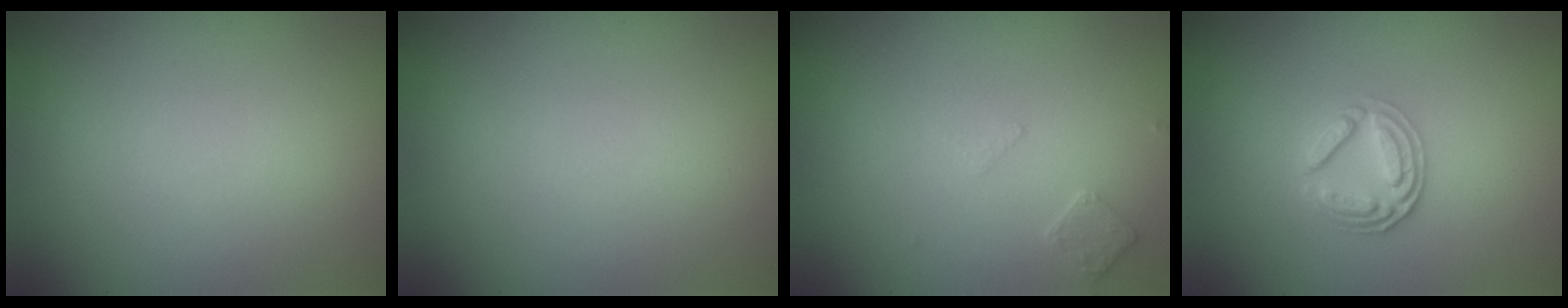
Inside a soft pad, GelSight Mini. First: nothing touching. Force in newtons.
{"total": 0.0}
{"total": 1.2, "press": 1.1, "slide": 0.3}
{"total": 2.7, "press": 2.5, "slide": 0.8}